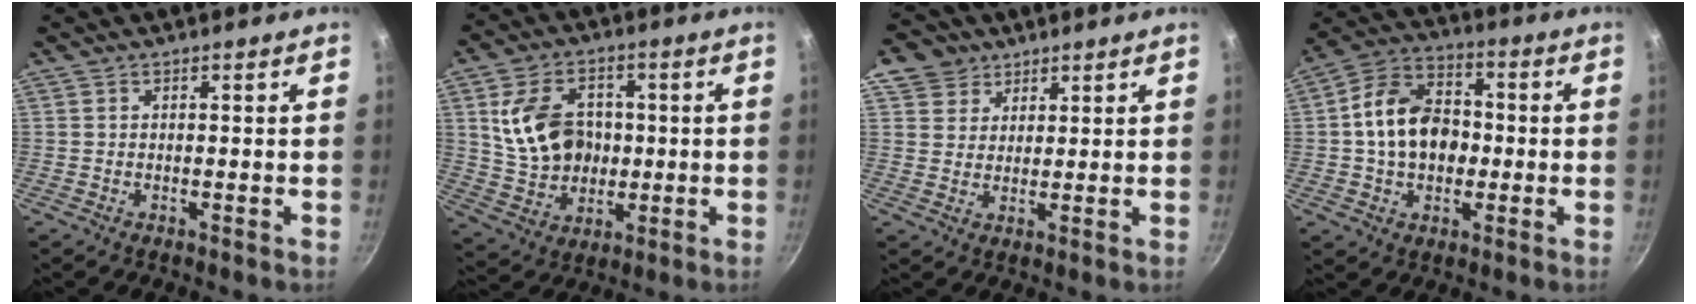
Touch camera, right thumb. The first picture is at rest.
{"total": 14.0, "force": [1.7, 10.8, 8.7], "torque": [-0.134, 0.002, 0.041]}
{"total": 6.6, "force": [4.0, 5.1, 1.2], "torque": [0.011, 0.002, 0.065]}
{"total": 14.0, "force": [-0.3, 10.2, 9.5], "torque": [-0.132, 0.027, -0.019]}